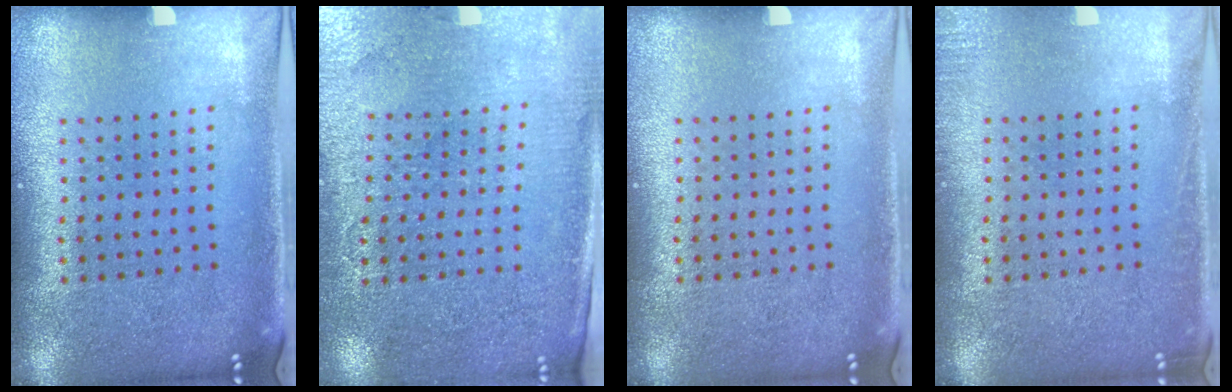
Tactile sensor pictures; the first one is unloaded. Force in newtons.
{"total": 3.0, "press": 2.8, "slide": 1.0}
{"total": 0.0}
{"total": 1.3, "press": 1.3, "slide": 0.3}